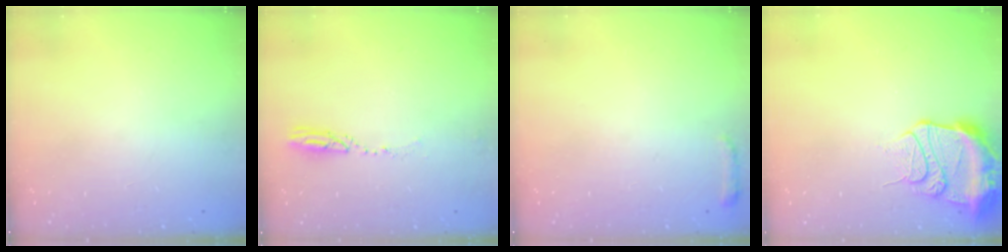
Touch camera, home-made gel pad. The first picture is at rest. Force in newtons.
{"total": 3.3, "press": 3.2, "slide": 0.8}
{"total": 4.7, "press": 4.6, "slide": 0.9}
{"total": 14.0, "press": 13.9, "slide": 1.7}